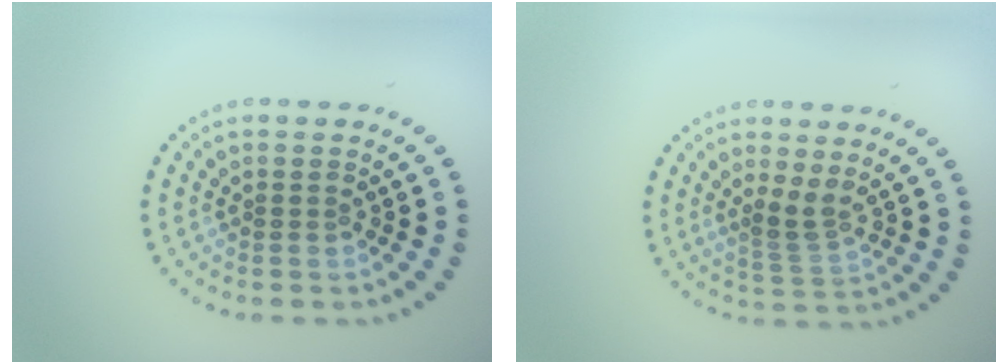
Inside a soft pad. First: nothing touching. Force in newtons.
{"total": 2.1, "press": 1.5, "slide": 1.5}